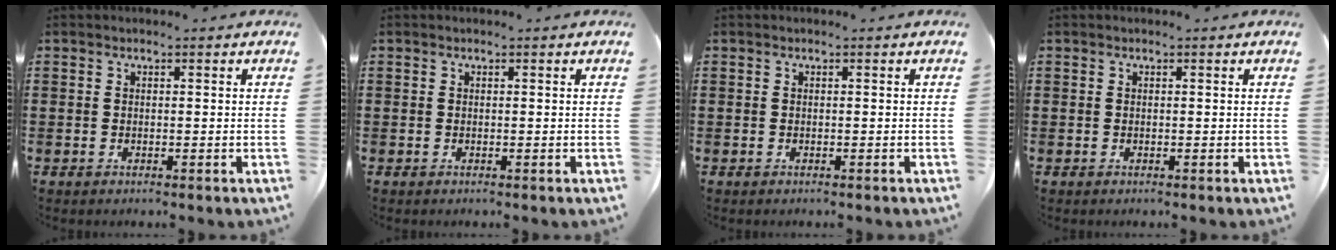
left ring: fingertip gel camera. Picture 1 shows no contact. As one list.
[{"total": 0.0}, {"total": 0.0}, {"total": 0.0}]